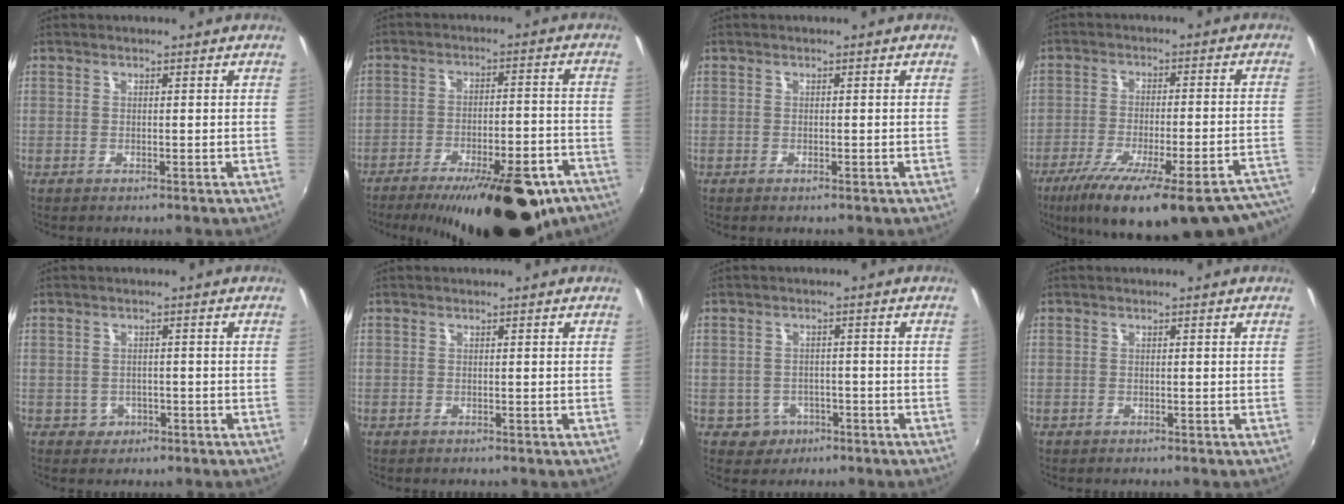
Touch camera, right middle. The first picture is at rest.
{"total": 23.2, "force": [-16.5, 8.0, 14.2], "torque": [-0.213, -0.014, -0.216]}
{"total": 0.7, "force": [-0.5, 0.2, 0.5], "torque": [-0.008, 0.000, -0.006]}
{"total": 29.9, "force": [-23.3, 6.5, 17.7], "torque": [-0.263, -0.051, -0.319]}
{"total": 2.5, "force": [-0.9, 2.3, 0.5], "torque": [-0.013, 0.003, -0.008]}
{"total": 0.0}
{"total": 4.6, "force": [-2.0, 4.1, 0.9], "torque": [-0.031, 0.008, -0.023]}
{"total": 0.0}